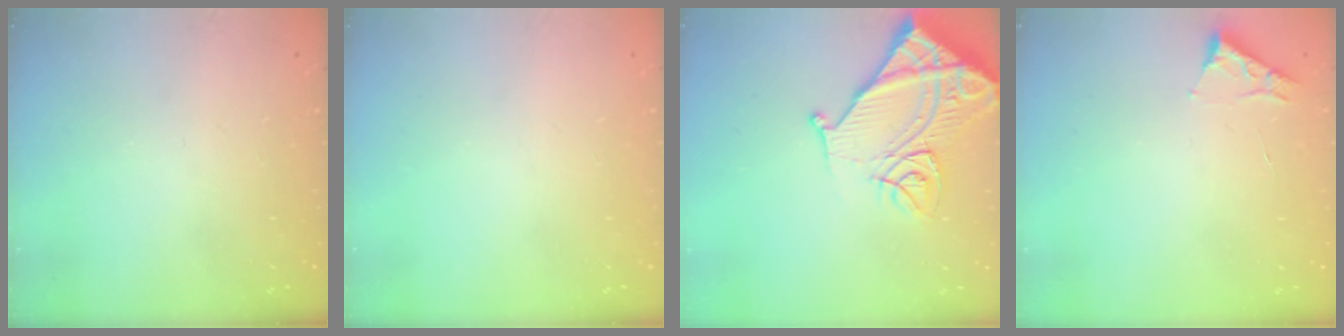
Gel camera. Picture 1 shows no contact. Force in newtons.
{"total": 0.0}
{"total": 16.9, "press": 16.8, "slide": 2.1}
{"total": 3.3, "press": 3.3, "slide": 0.5}